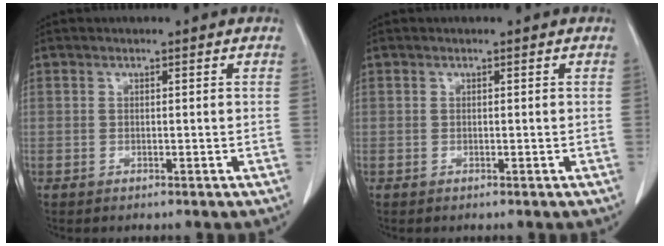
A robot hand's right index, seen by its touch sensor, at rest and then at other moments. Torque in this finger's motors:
{"motor_torque": [-0.04, 0.04, 0.02, 0.00]}